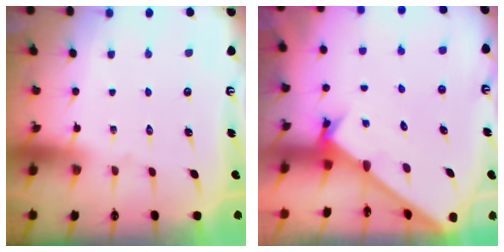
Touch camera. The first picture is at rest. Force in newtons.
{"total": 1.8, "press": 1.8, "slide": 0.1}